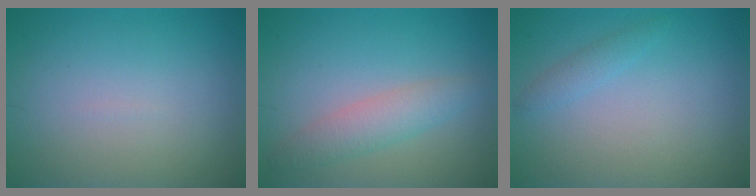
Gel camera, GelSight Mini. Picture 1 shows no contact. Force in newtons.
{"total": 2.8, "press": 2.8, "slide": 0.1}
{"total": 1.1, "press": 1.1, "slide": 0.1}